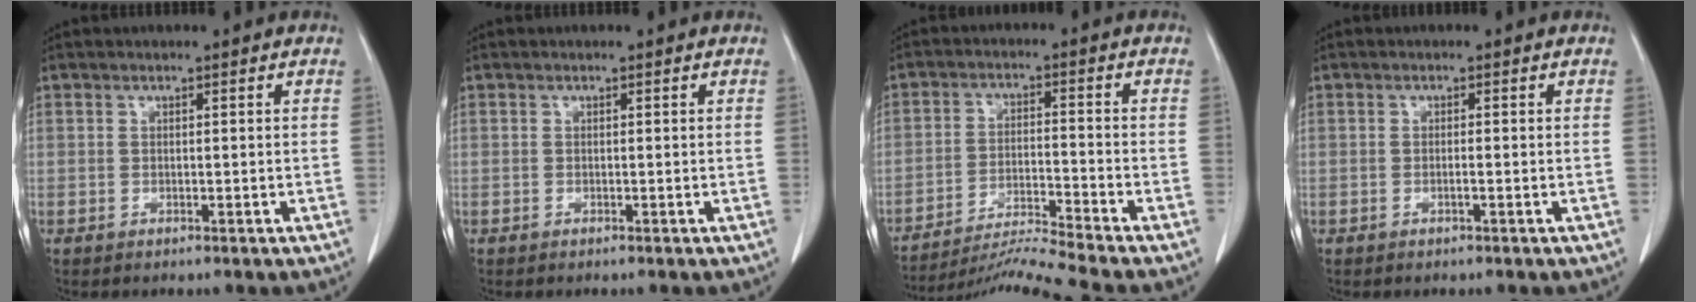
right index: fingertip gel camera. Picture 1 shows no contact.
{"total": 0.0}
{"total": 9.7, "force": [-8.8, -3.4, 2.0], "torque": [-0.027, -0.013, -0.156]}
{"total": 0.6, "force": [-0.3, -0.1, 0.5], "torque": [-0.010, 0.001, -0.004]}